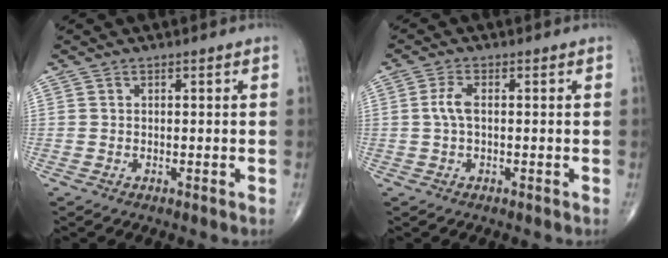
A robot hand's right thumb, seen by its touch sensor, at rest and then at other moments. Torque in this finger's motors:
{"motor_torque": [-0.07, 0.28, 0.90, 0.12, 0.02]}